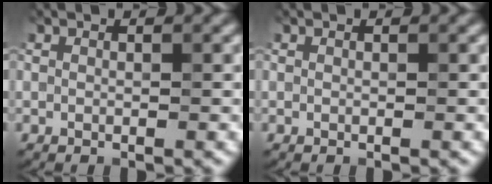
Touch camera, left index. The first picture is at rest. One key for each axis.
{"total": 0.0}